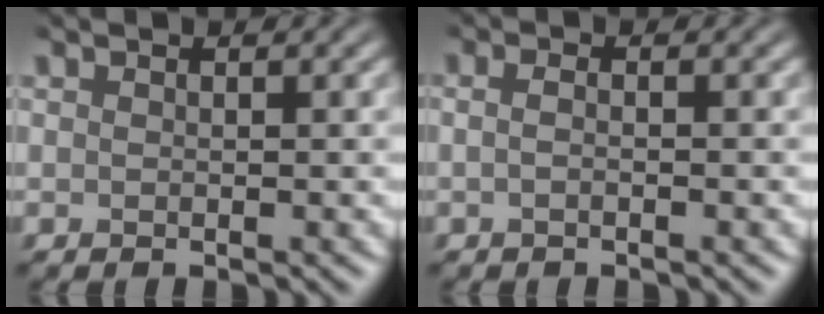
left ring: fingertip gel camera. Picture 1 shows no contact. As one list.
[{"total": 1.2, "force": [-0.4, 0.3, 1.1], "torque": [-0.014, -0.005, -0.014]}]